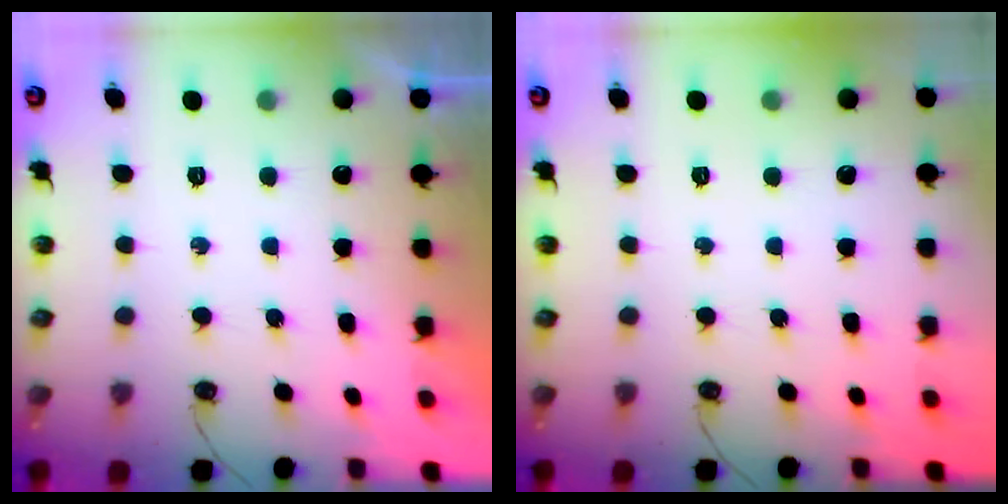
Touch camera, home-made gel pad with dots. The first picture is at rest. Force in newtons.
{"total": 0.0}